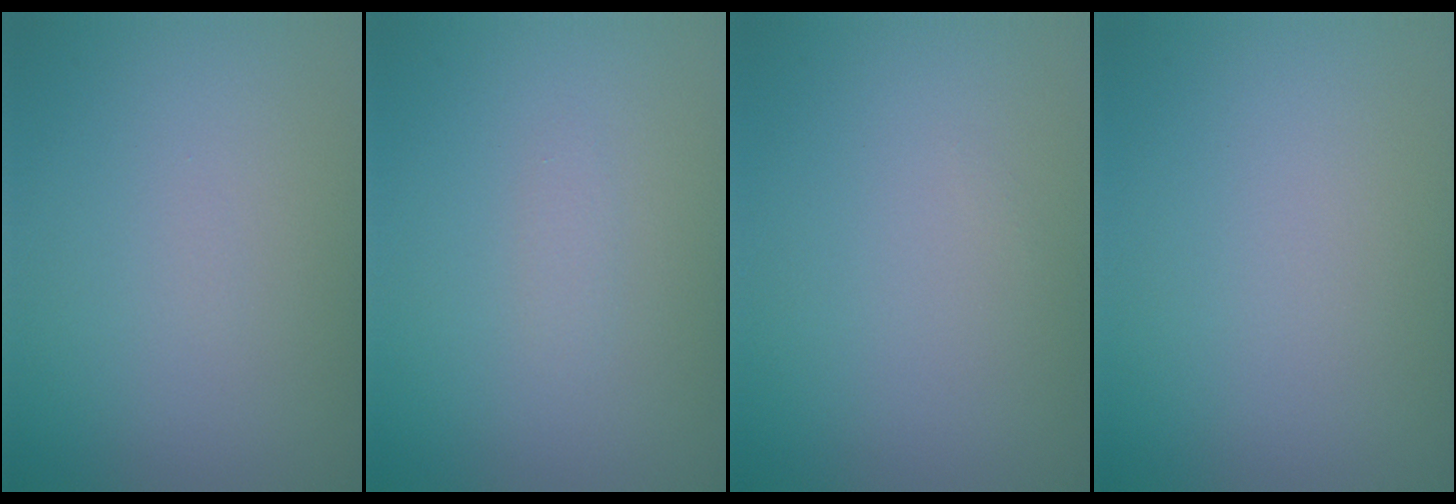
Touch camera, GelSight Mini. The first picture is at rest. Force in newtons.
{"total": 0.7, "press": 0.7, "slide": 0.1}
{"total": 0.0}
{"total": 0.0}